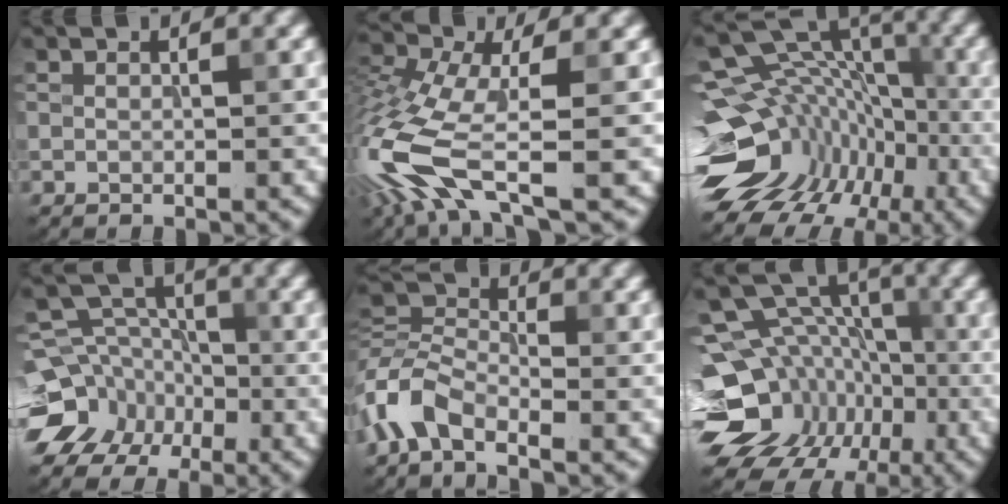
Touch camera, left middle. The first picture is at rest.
{"total": 9.9, "force": [-4.0, 3.7, 8.3], "torque": [-0.197, 0.000, -0.090]}
{"total": 13.5, "force": [-5.5, 10.1, 7.1], "torque": [-0.135, 0.008, -0.055]}
{"total": 8.7, "force": [-4.9, 6.9, 2.1], "torque": [-0.028, -0.002, -0.096]}
{"total": 5.0, "force": [-2.8, 2.7, 3.1], "torque": [-0.067, 0.006, -0.075]}
{"total": 13.9, "force": [-4.6, 11.5, 6.1], "torque": [-0.128, -0.006, -0.070]}